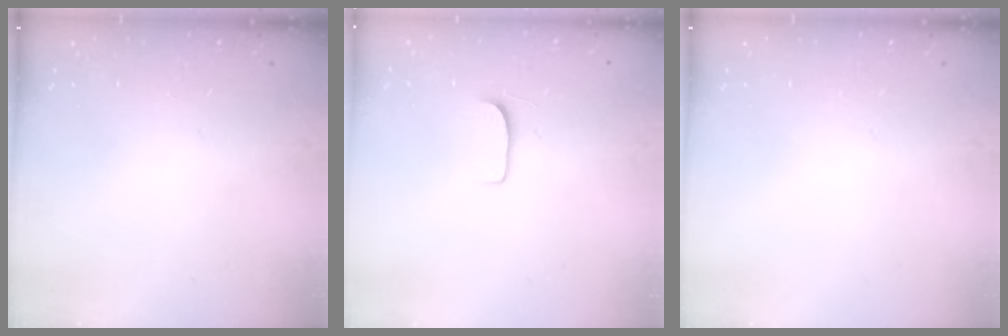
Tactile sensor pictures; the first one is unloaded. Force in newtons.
{"total": 5.9, "press": 5.9, "slide": 0.5}
{"total": 0.0}